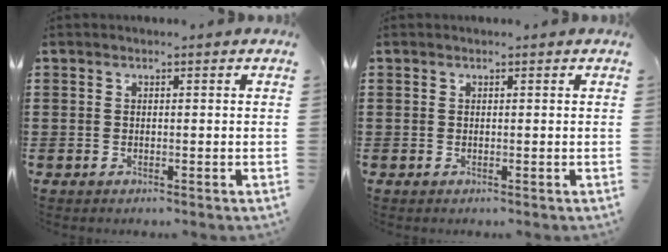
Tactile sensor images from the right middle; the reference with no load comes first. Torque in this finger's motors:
{"motor_torque": [0.00, 0.00, 0.00, 0.00]}